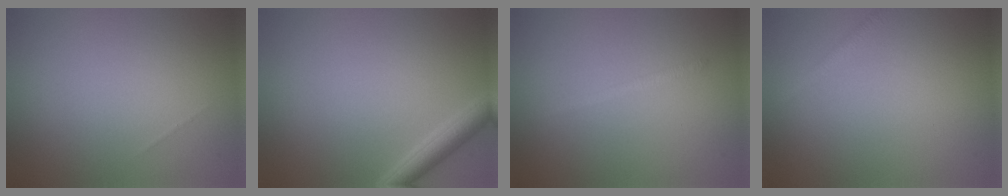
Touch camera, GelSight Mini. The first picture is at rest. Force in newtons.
{"total": 2.3, "press": 2.2, "slide": 0.2}
{"total": 0.9, "press": 0.9, "slide": 0.1}
{"total": 1.0, "press": 1.0, "slide": 0.0}